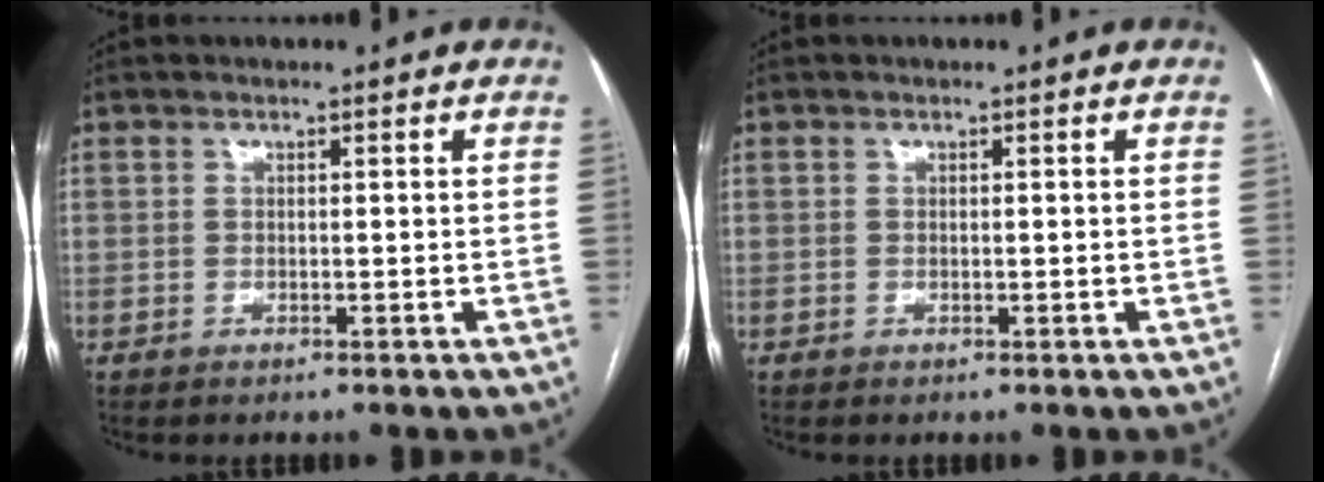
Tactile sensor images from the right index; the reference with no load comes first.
{"total": 0.0}